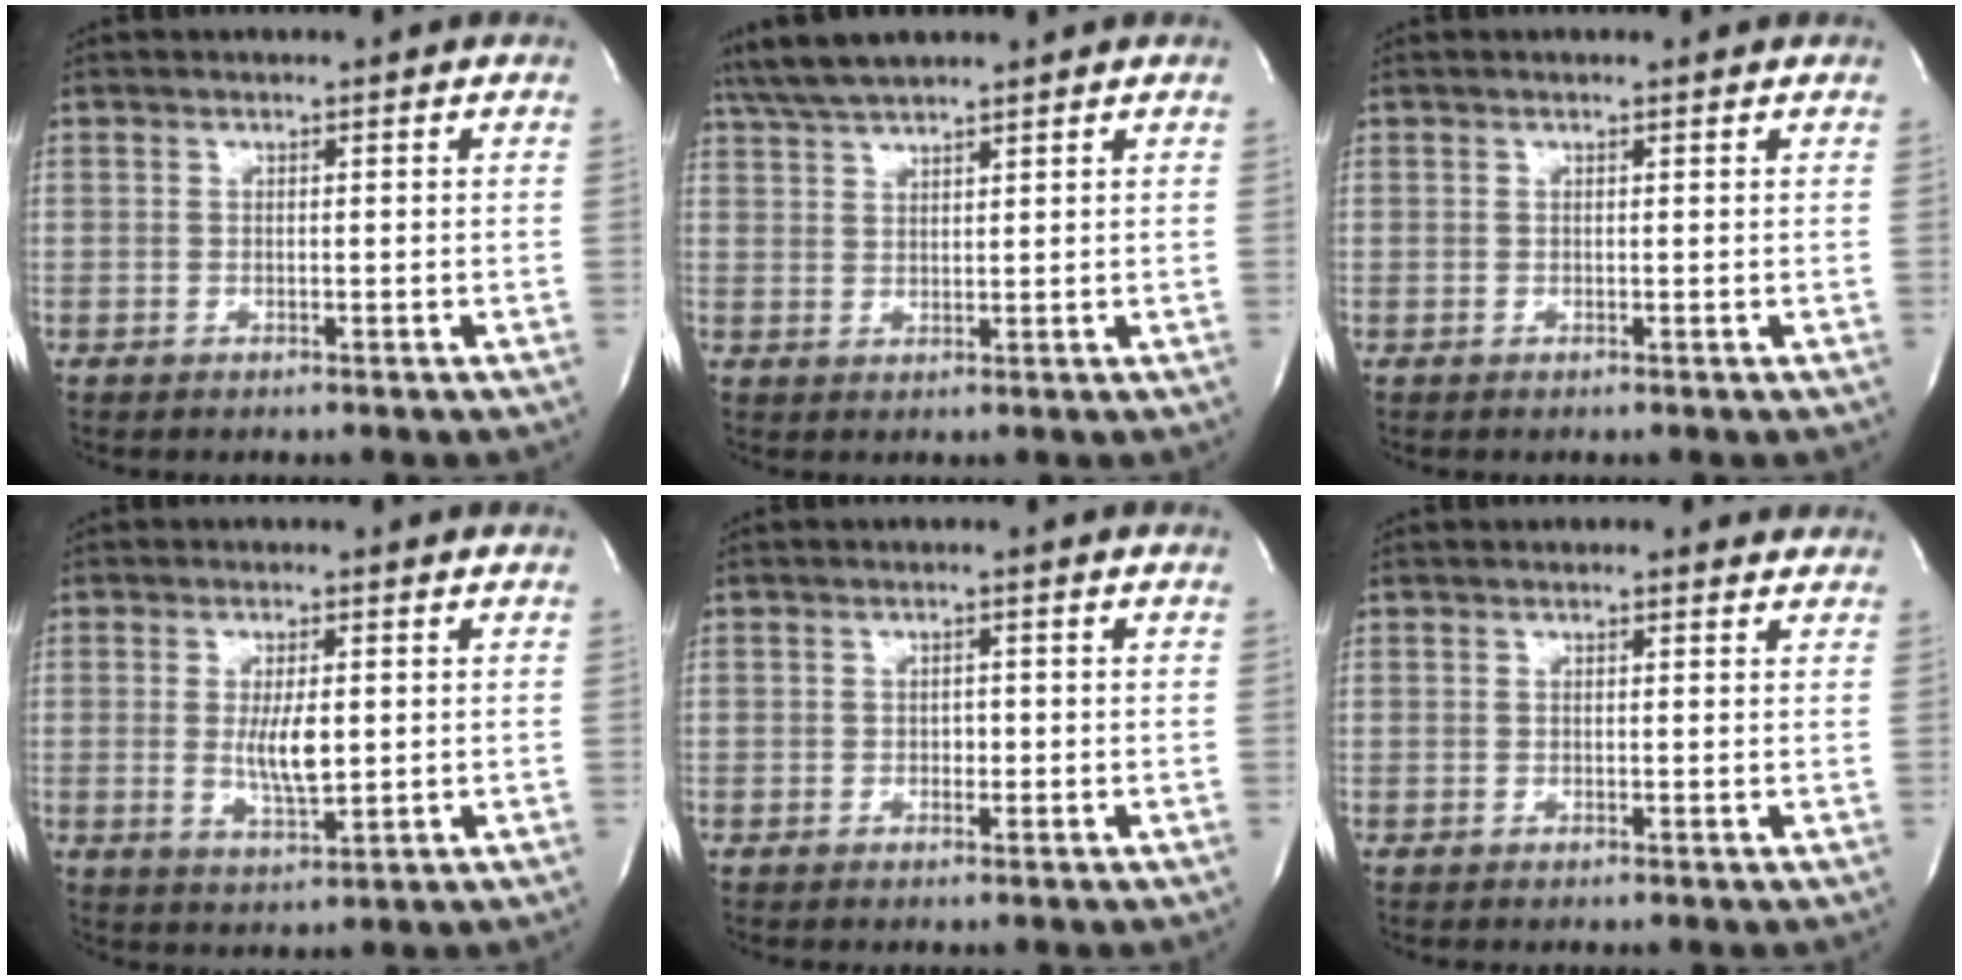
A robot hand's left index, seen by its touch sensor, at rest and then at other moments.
{"total": 6.9, "force": [6.1, 0.7, 3.0], "torque": [-0.063, 0.029, 0.117]}
{"total": 0.6, "force": [0.6, 0.2, 0.1], "torque": [-0.004, 0.003, 0.008]}
{"total": 5.3, "force": [0.3, 1.4, 5.1], "torque": [-0.096, -0.010, 0.009]}
{"total": 1.1, "force": [-0.2, 0.8, 0.8], "torque": [-0.010, 0.003, -0.002]}
{"total": 1.7, "force": [1.5, 0.8, 0.3], "torque": [-0.003, 0.003, 0.010]}